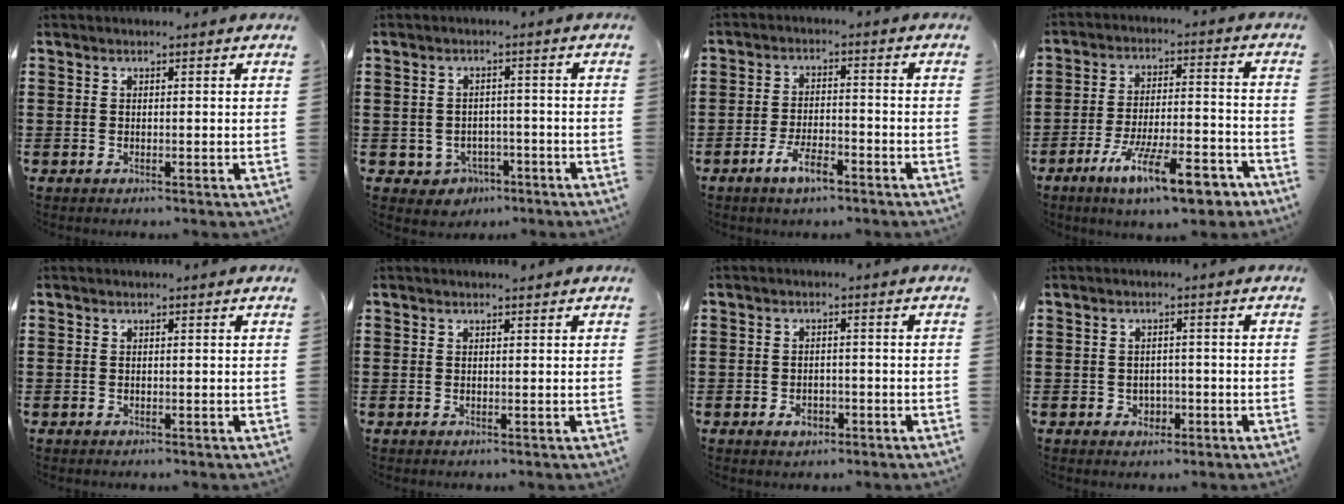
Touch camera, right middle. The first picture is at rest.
{"total": 2.5, "force": [-1.9, 1.6, 0.2], "torque": [-0.018, -0.001, -0.042]}
{"total": 5.4, "force": [-3.6, 1.6, 3.8], "torque": [-0.083, 0.001, -0.070]}
{"total": 13.0, "force": [-8.6, 3.1, 9.2], "torque": [-0.160, 0.024, -0.154]}
{"total": 0.0}
{"total": 0.0}
{"total": 2.2, "force": [-1.4, 1.3, 1.2], "torque": [-0.027, -0.001, -0.026]}
{"total": 1.7, "force": [-0.8, 1.4, 0.6], "torque": [-0.020, 0.000, -0.019]}